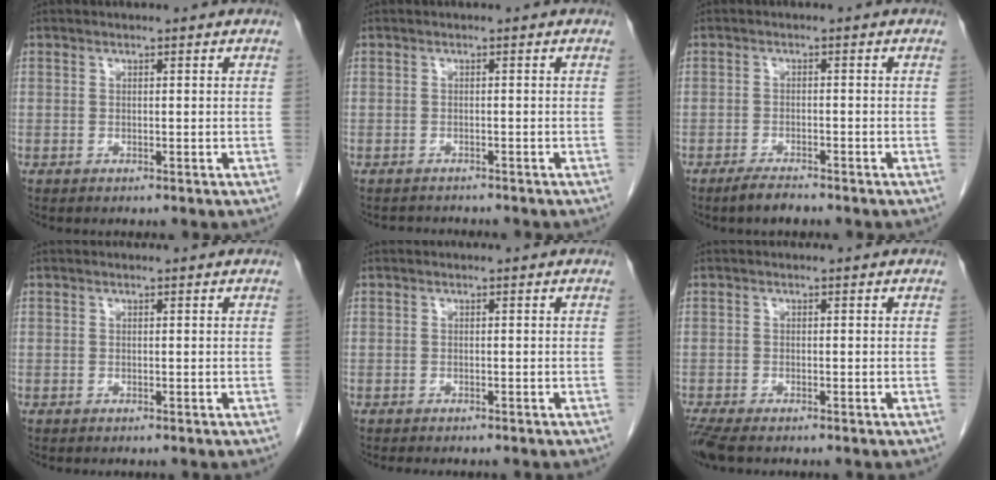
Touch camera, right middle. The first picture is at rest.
{"total": 2.2, "force": [-2.2, 0.5, 0.1], "torque": [0.001, -0.005, -0.030]}
{"total": 2.8, "force": [-2.4, 0.4, 1.4], "torque": [-0.033, -0.005, -0.041]}
{"total": 0.0}
{"total": 2.9, "force": [-2.5, 0.7, 1.3], "torque": [-0.016, -0.004, -0.027]}
{"total": 3.4, "force": [-2.8, 0.6, 1.8], "torque": [-0.042, -0.012, -0.050]}